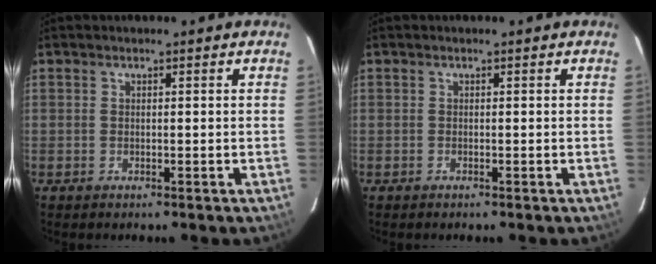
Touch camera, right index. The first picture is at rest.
{"total": 0.0}